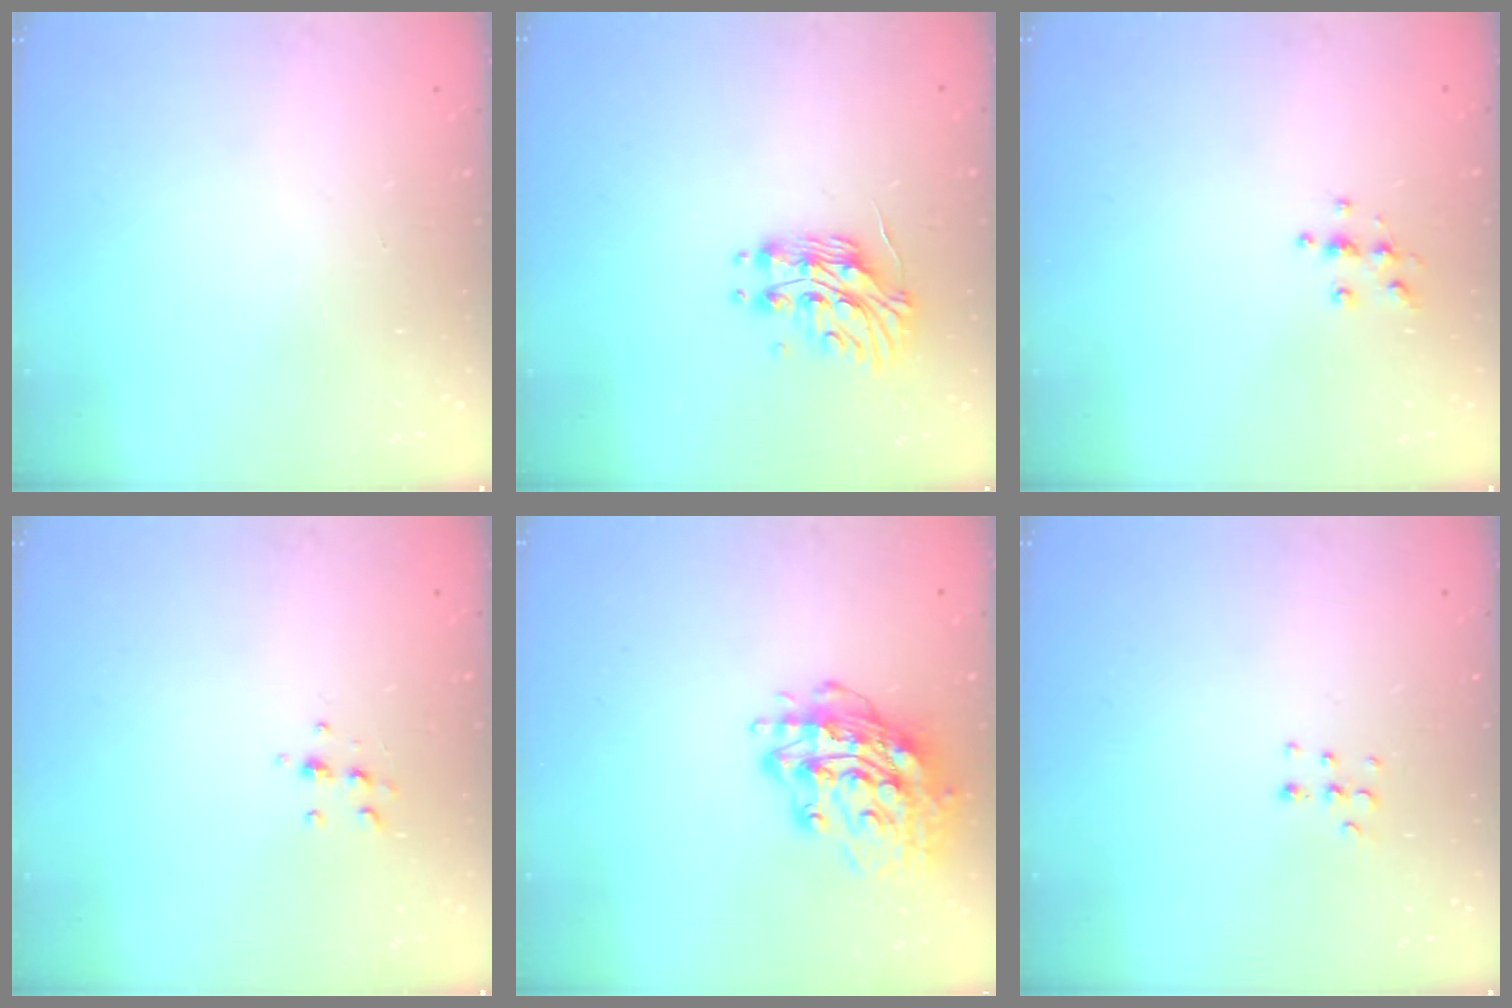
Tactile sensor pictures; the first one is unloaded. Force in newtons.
{"total": 11.0, "press": 11.0, "slide": 0.9}
{"total": 4.2, "press": 4.2, "slide": 0.3}
{"total": 5.8, "press": 5.8, "slide": 0.6}
{"total": 15.5, "press": 15.5, "slide": 1.5}
{"total": 4.3, "press": 4.2, "slide": 1.1}